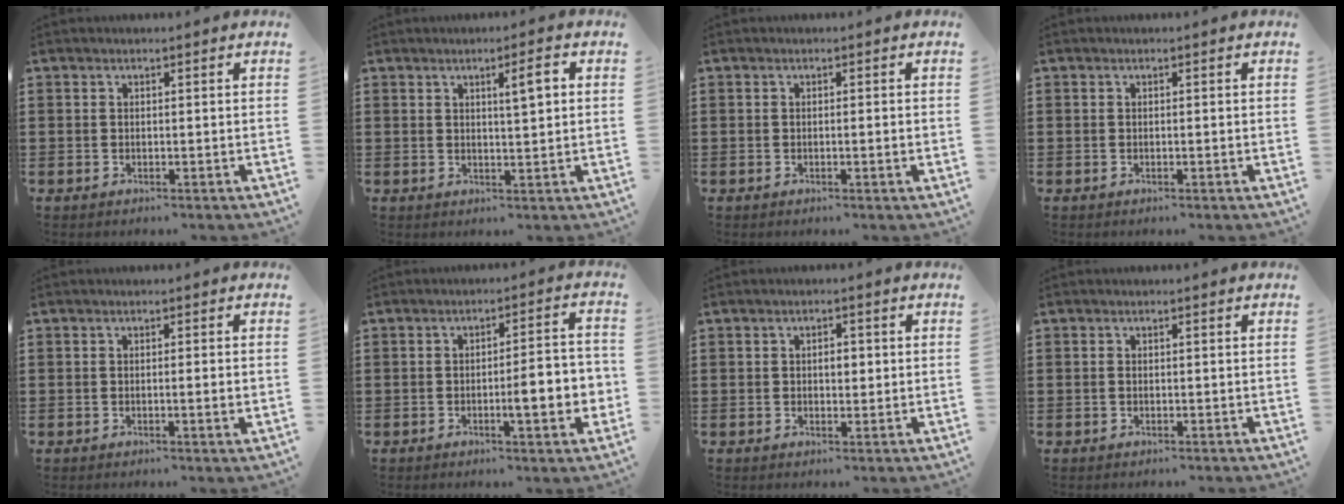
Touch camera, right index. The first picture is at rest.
{"total": 4.0, "force": [1.2, 0.7, 3.8], "torque": [-0.059, -0.001, 0.014]}
{"total": 0.8, "force": [-0.2, -0.1, 0.8], "torque": [-0.012, -0.004, -0.004]}
{"total": 0.0}
{"total": 1.4, "force": [-0.2, -0.1, 1.4], "torque": [-0.022, -0.006, -0.003]}
{"total": 6.9, "force": [-1.7, 1.3, 6.6], "torque": [-0.091, -0.007, -0.032]}
{"total": 2.1, "force": [0.1, 1.1, 1.8], "torque": [-0.028, 0.003, -0.002]}
{"total": 0.6, "force": [-0.1, 0.1, 0.6], "torque": [-0.014, -0.002, -0.001]}